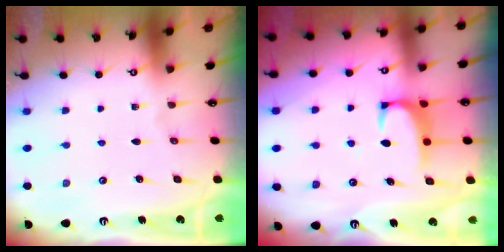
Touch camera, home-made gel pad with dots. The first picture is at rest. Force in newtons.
{"total": 1.8, "press": 1.8, "slide": 0.4}